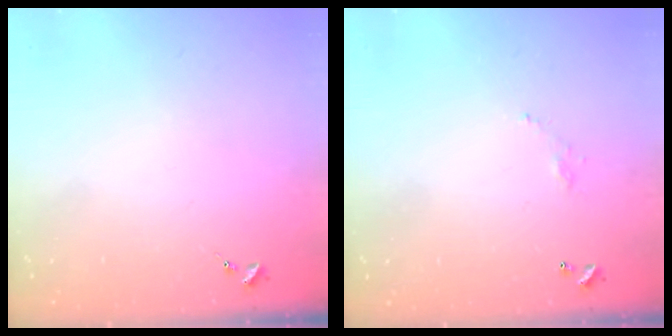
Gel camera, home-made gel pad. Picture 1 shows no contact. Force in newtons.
{"total": 3.7, "press": 3.7, "slide": 0.1}